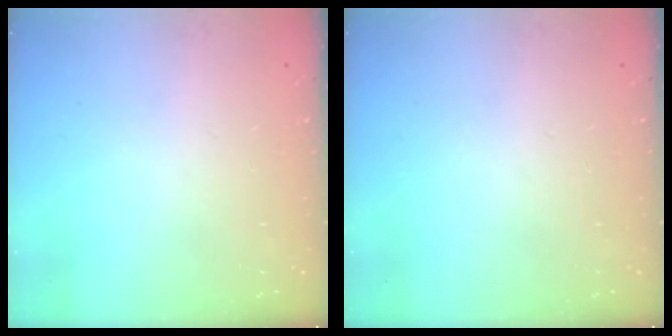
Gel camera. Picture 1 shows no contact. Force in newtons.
{"total": 0.0}